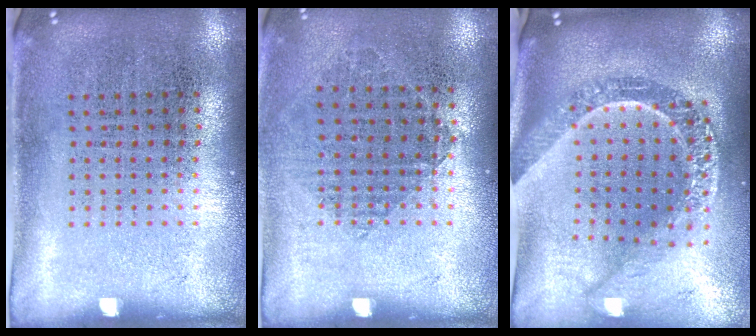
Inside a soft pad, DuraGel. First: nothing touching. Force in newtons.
{"total": 0.9, "press": 0.9, "slide": 0.3}
{"total": 2.7, "press": 2.2, "slide": 1.6}